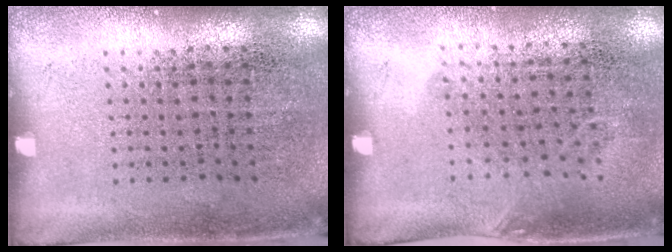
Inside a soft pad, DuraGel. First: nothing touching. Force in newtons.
{"total": 0.8, "press": 0.6, "slide": 0.5}